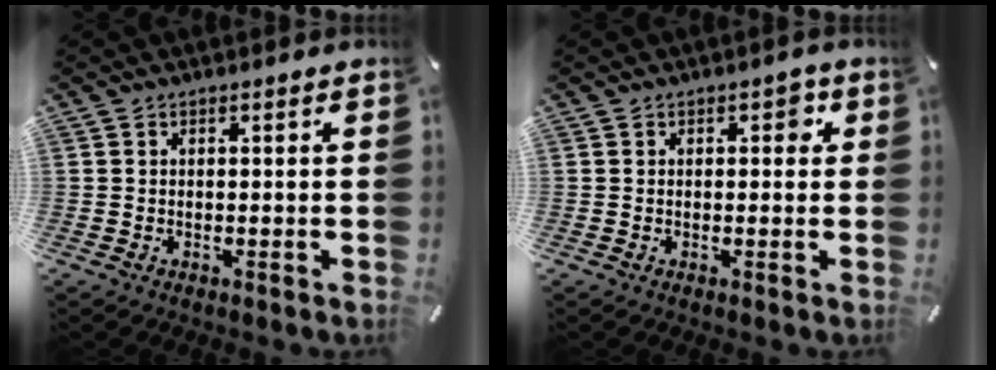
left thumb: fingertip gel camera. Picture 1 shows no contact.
{"total": 2.3, "force": [0.5, 1.4, 1.7], "torque": [-0.011, 0.001, 0.000]}